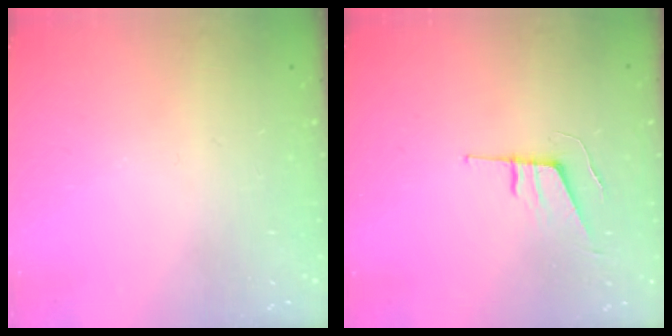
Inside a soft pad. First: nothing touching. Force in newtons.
{"total": 6.4, "press": 5.9, "slide": 2.5}